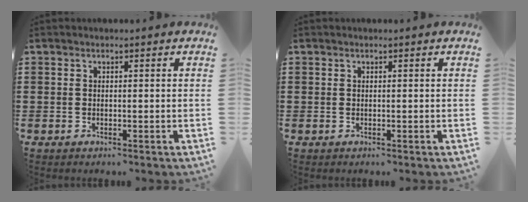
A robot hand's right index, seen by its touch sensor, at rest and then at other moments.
{"total": 0.0}